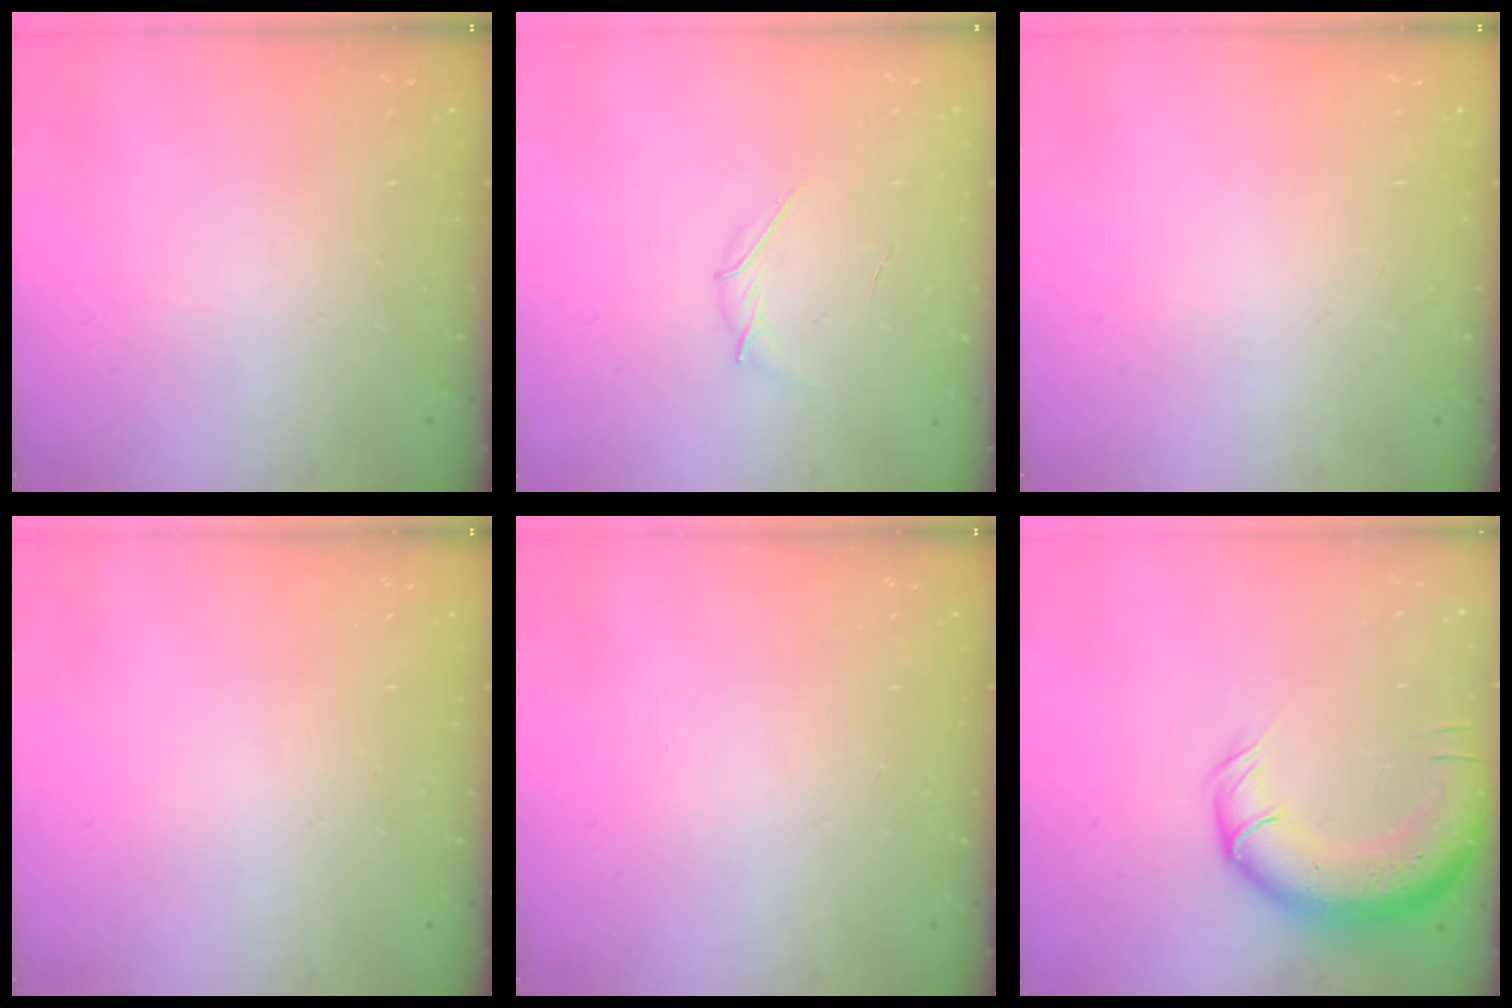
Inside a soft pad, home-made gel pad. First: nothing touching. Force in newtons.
{"total": 3.3, "press": 3.2, "slide": 0.8}
{"total": 0.0}
{"total": 0.0}
{"total": 0.0}
{"total": 13.7, "press": 13.3, "slide": 3.4}